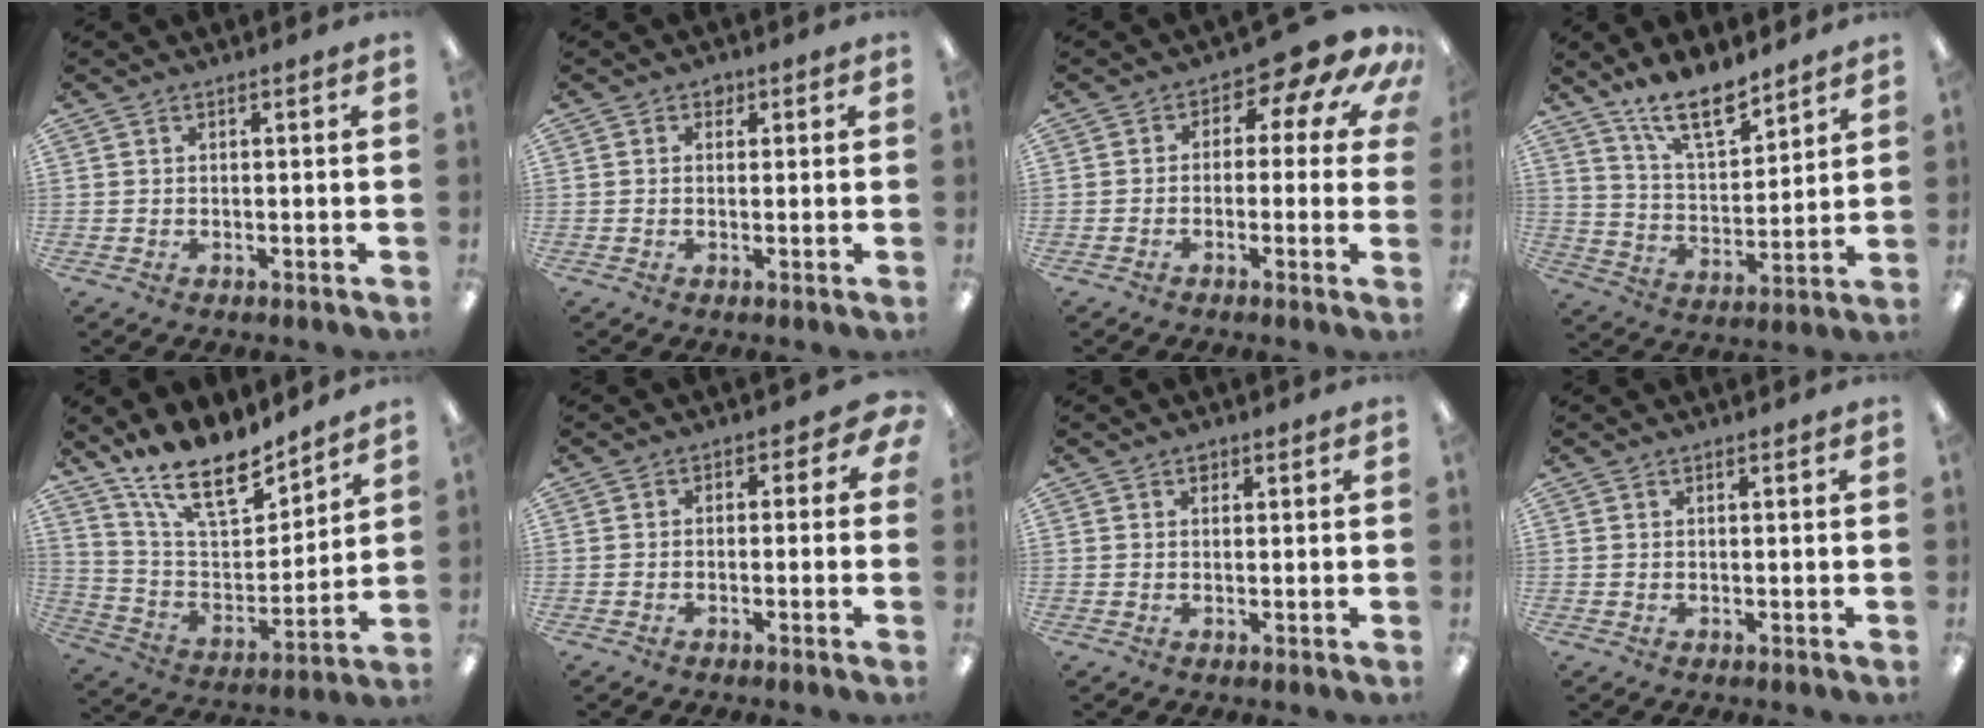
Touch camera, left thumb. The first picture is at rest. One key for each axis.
{"total": 1.6, "fx": 0.5, "fy": 1.3, "fz": 0.8, "tx": -0.007, "ty": 0.001, "tz": 0.007}
{"total": 8.0, "fx": 2.8, "fy": 4.3, "fz": 6.1, "tx": -0.080, "ty": -0.021, "tz": 0.046}
{"total": 13.8, "fx": 10.9, "fy": 4.6, "fz": 7.0, "tx": -0.124, "ty": -0.059, "tz": 0.195}
{"total": 16.5, "fx": 13.4, "fy": 5.6, "fz": 7.9, "tx": -0.155, "ty": -0.086, "tz": 0.239}
{"total": 2.9, "fx": -1.0, "fy": 1.9, "fz": 2.0, "tx": -0.025, "ty": 0.008, "tz": -0.021}
{"total": 1.4, "fx": 0.9, "fy": 0.9, "fz": 0.5, "tx": -0.003, "ty": -0.002, "tz": 0.015}
{"total": 0.0}